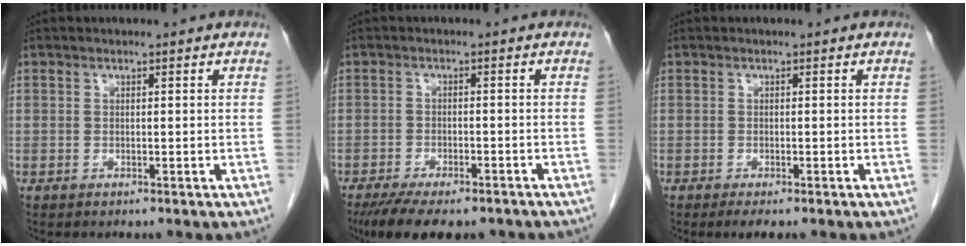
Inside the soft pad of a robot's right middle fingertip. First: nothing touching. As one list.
[{"total": 11.8, "force": [-9.2, 4.0, 6.3], "torque": [-0.102, -0.012, -0.132]}, {"total": 2.4, "force": [-1.8, 0.7, 1.5], "torque": [-0.021, -0.006, -0.024]}]